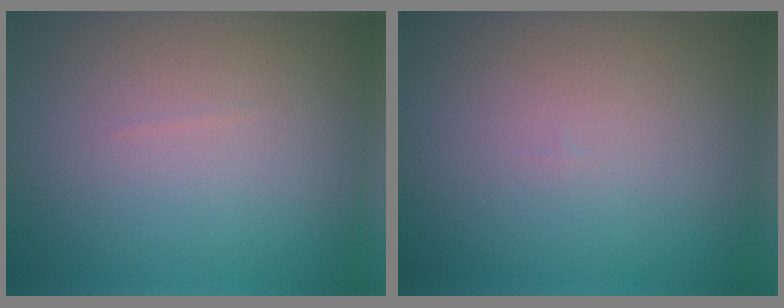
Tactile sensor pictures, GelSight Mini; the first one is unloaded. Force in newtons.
{"total": 0.0}